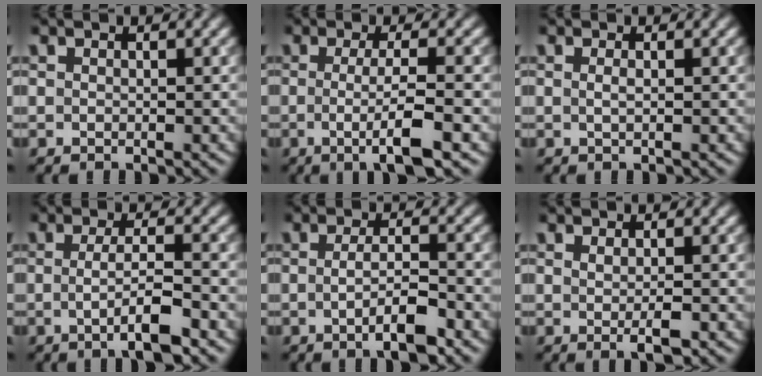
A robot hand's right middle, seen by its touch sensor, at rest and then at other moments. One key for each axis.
{"total": 5.0, "fx": -1.0, "fy": 0.9, "fz": 4.8, "tx": -0.078, "ty": -0.010, "tz": -0.018}
{"total": 0.8, "fx": 0.1, "fy": 0.2, "fz": 0.7, "tx": -0.012, "ty": 0.002, "tz": 0.000}
{"total": 4.6, "fx": -1.2, "fy": 0.9, "fz": 4.4, "tx": -0.071, "ty": -0.002, "tz": -0.023}
{"total": 4.0, "fx": -1.2, "fy": 0.9, "fz": 3.7, "tx": -0.062, "ty": -0.001, "tz": -0.023}
{"total": 1.8, "fx": -0.1, "fy": 0.4, "fz": 1.8, "tx": -0.027, "ty": -0.006, "tz": -0.002}